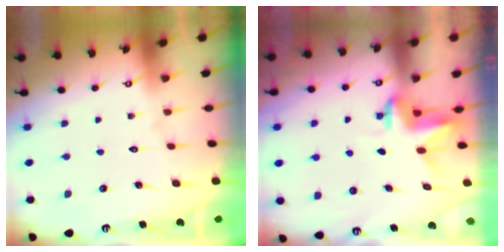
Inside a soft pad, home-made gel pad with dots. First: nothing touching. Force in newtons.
{"total": 3.8, "press": 3.8, "slide": 0.3}